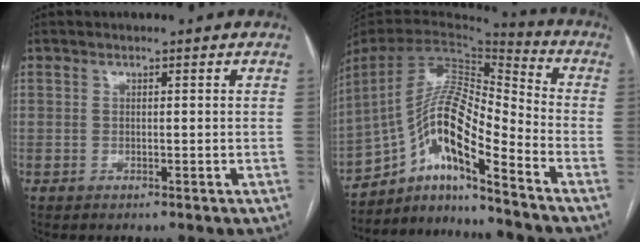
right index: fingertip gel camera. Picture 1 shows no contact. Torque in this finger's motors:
{"motor_torque": [1.19, -0.69, 0.47, 0.13]}